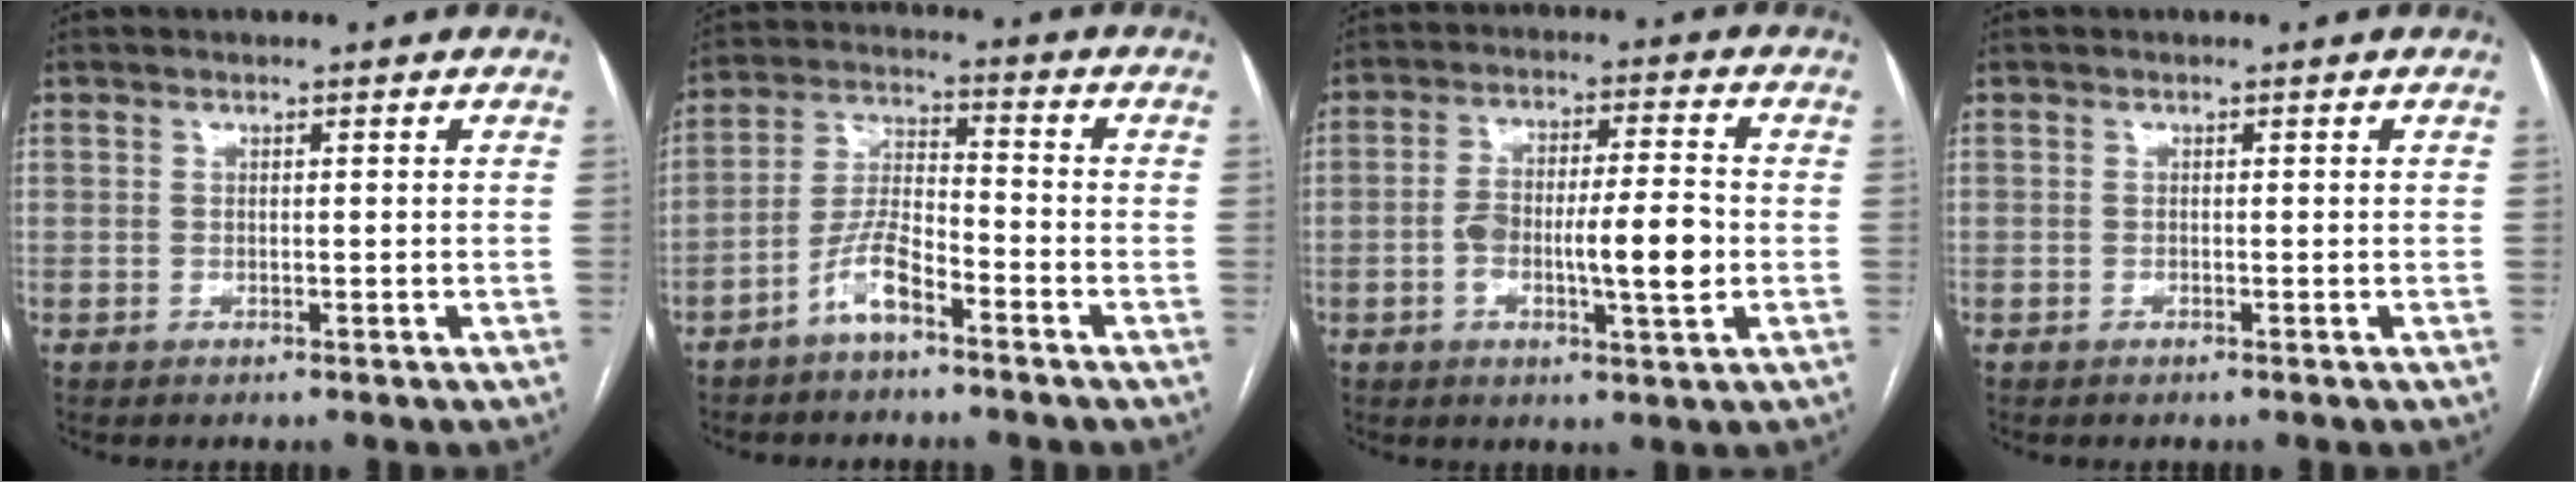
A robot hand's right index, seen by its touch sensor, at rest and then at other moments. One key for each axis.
{"total": 6.7, "fx": -4.4, "fy": 1.6, "fz": 4.8, "tx": -0.108, "ty": 0.010, "tz": -0.087}
{"total": 9.8, "fx": -1.9, "fy": 2.0, "fz": 9.5, "tx": -0.164, "ty": 0.011, "tz": -0.029}
{"total": 0.0}